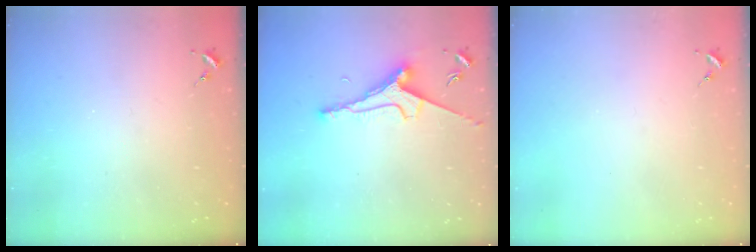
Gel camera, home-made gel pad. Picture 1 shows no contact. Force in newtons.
{"total": 7.6, "press": 7.5, "slide": 0.9}
{"total": 0.0}